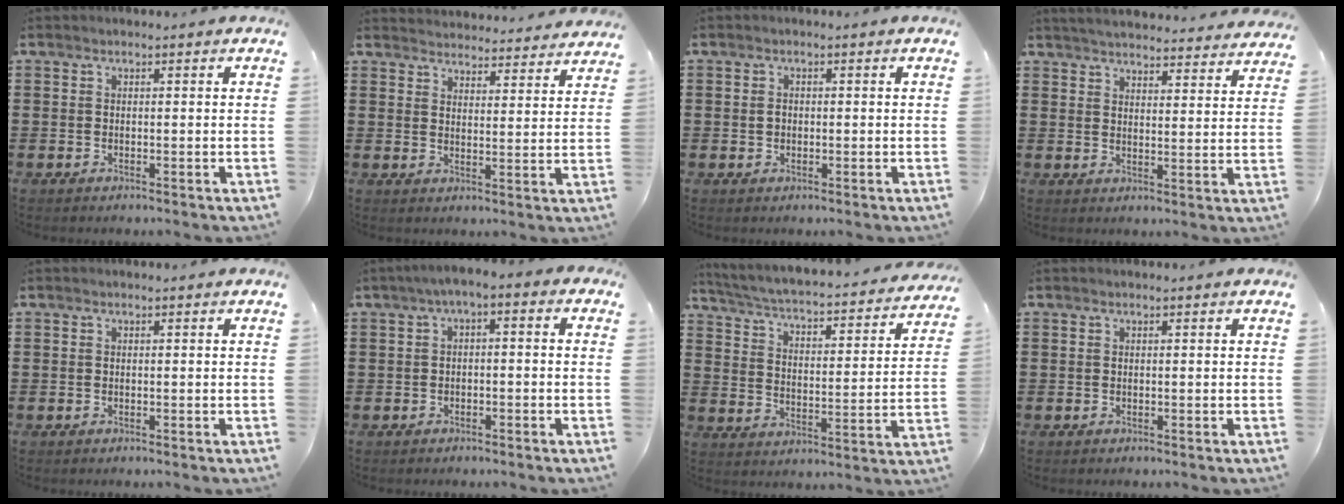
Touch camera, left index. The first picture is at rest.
{"total": 3.9, "force": [3.9, 0.0, -0.3], "torque": [-0.003, -0.029, 0.066]}
{"total": 1.1, "force": [0.0, 0.9, 0.6], "torque": [-0.015, 0.007, -0.001]}
{"total": 4.0, "force": [4.0, -0.3, 0.4], "torque": [-0.026, -0.026, 0.069]}
{"total": 0.0}
{"total": 2.7, "force": [-2.4, 0.5, 1.3], "torque": [-0.033, 0.001, -0.055]}
{"total": 2.7, "force": [2.5, -0.1, 1.1], "torque": [-0.039, -0.031, 0.029]}
{"total": 0.0}